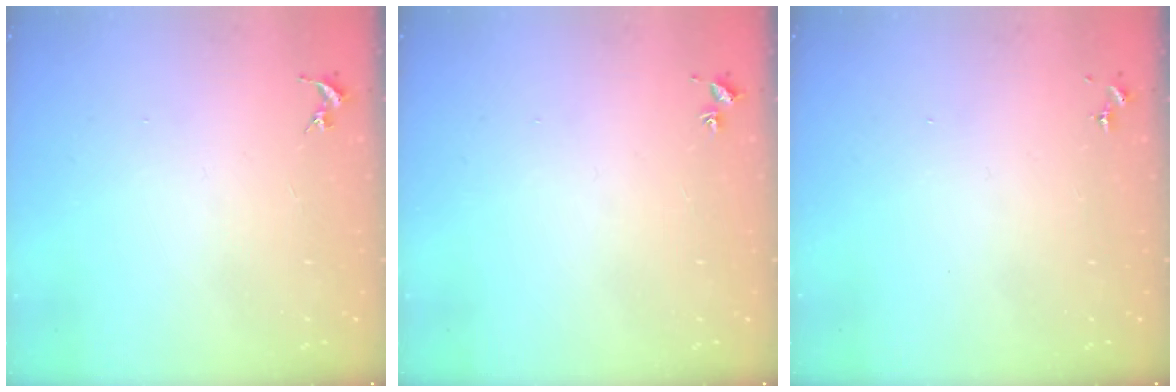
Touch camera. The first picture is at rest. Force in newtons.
{"total": 2.0, "press": 2.0, "slide": 0.2}
{"total": 0.0}